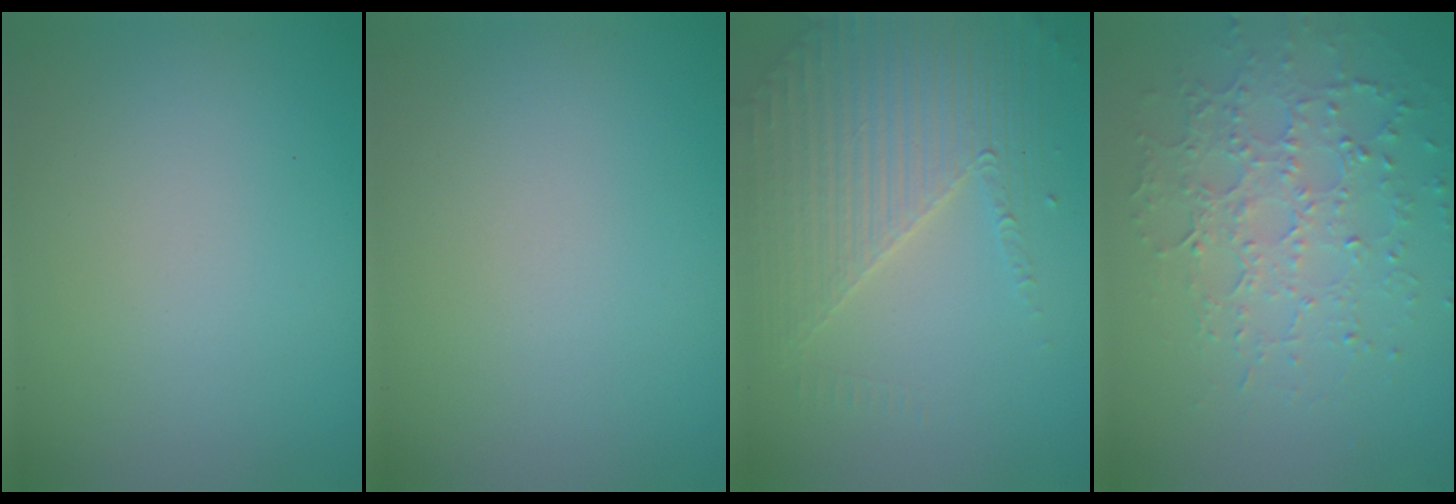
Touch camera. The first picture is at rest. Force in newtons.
{"total": 0.0}
{"total": 4.0, "press": 3.8, "slide": 1.3}
{"total": 4.8, "press": 3.5, "slide": 3.2}